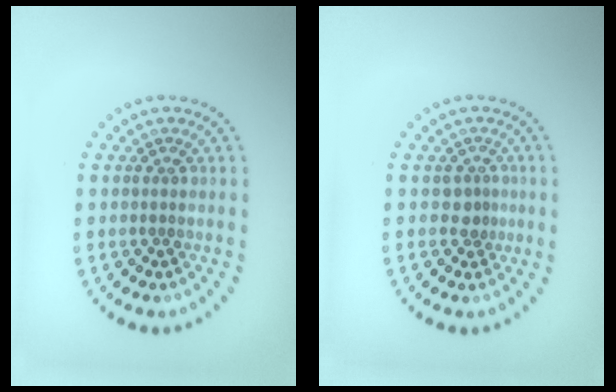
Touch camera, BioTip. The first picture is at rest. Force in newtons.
{"total": 1.2, "press": 0.8, "slide": 0.8}